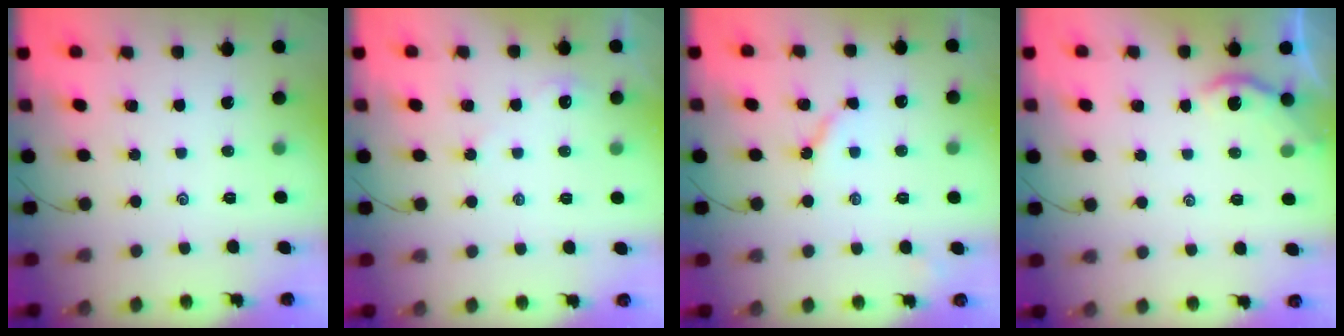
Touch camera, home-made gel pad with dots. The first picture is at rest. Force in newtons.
{"total": 2.3, "press": 2.3, "slide": 0.2}
{"total": 3.6, "press": 3.6, "slide": 0.1}
{"total": 2.2, "press": 2.2, "slide": 0.2}